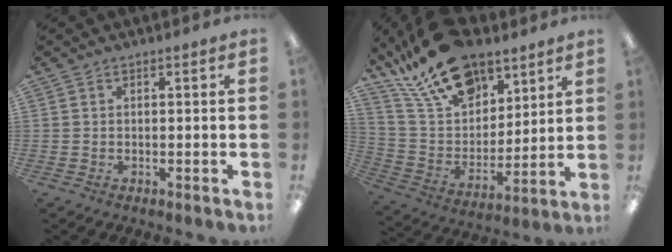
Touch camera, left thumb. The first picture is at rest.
{"total": 22.2, "force": [15.4, 11.8, 10.8], "torque": [-0.202, -0.078, 0.281]}